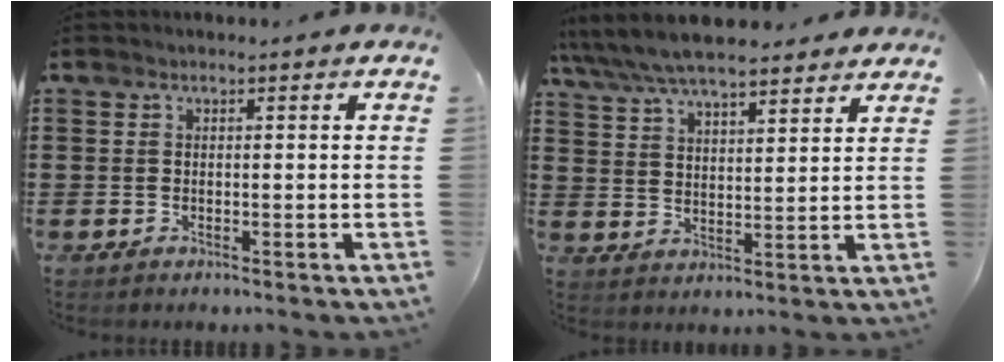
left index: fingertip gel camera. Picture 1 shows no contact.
{"total": 7.4, "force": [6.8, 1.4, 2.5], "torque": [-0.074, -0.022, 0.124]}